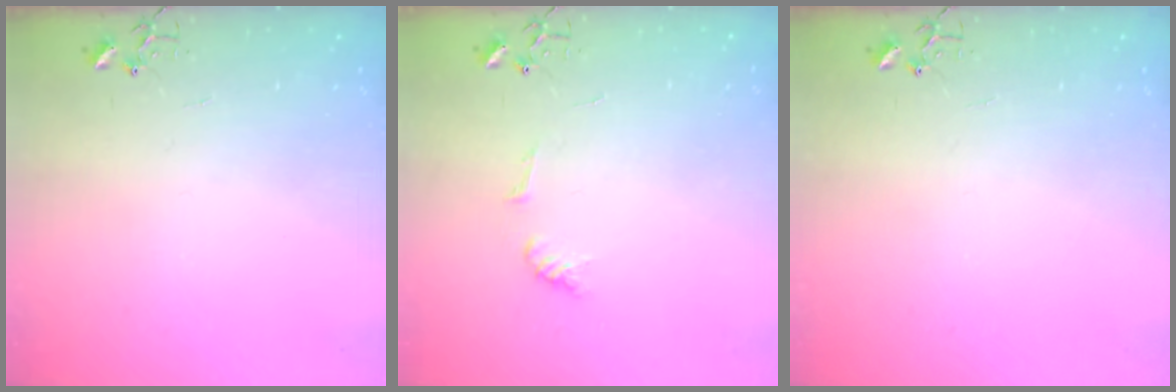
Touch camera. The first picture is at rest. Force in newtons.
{"total": 5.9, "press": 5.9, "slide": 0.6}
{"total": 0.0}